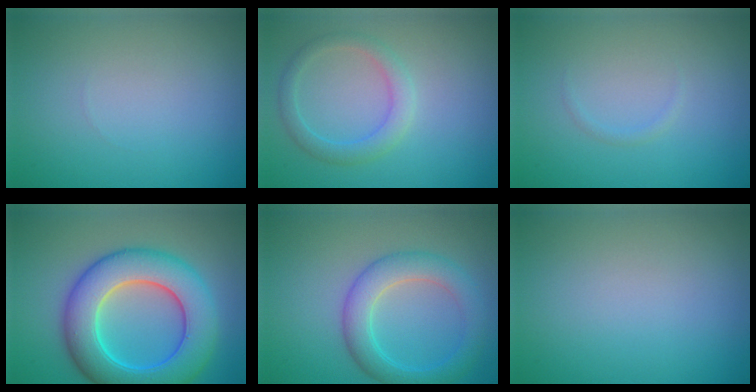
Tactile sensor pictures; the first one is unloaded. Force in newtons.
{"total": 2.5, "press": 2.5, "slide": 0.3}
{"total": 0.5, "press": 0.5, "slide": 0.0}
{"total": 9.9, "press": 9.9, "slide": 0.3}
{"total": 4.6, "press": 4.6, "slide": 0.2}
{"total": 0.0}